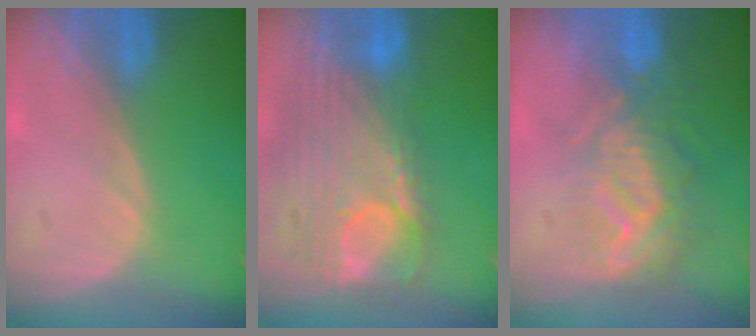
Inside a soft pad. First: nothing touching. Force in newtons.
{"total": 12.3, "press": 10.4, "slide": 6.5}
{"total": 9.4, "press": 8.6, "slide": 3.9}